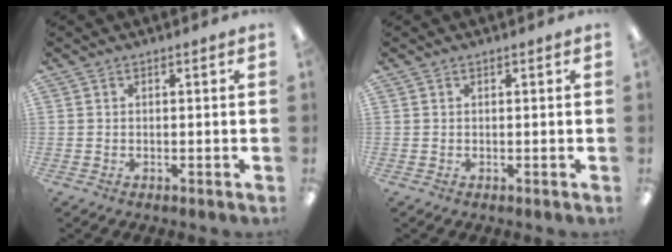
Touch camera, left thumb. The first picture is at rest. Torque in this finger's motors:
{"motor_torque": [-0.12, -0.13, 0.14, -0.10, 0.00]}